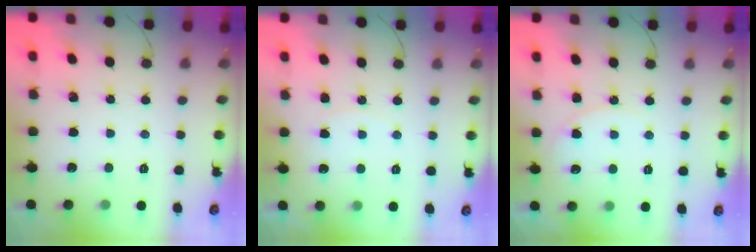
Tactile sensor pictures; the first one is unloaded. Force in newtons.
{"total": 5.7, "press": 5.7, "slide": 0.1}
{"total": 5.2, "press": 5.1, "slide": 0.5}